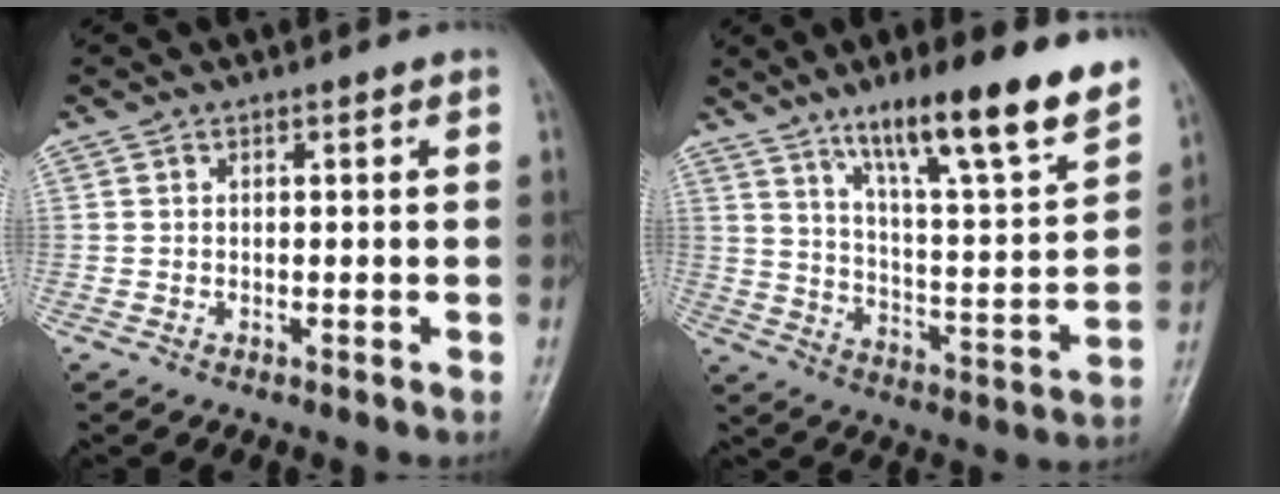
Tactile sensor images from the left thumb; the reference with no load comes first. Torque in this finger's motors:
{"motor_torque": [1.94, 1.41, 1.46, -1.31, 0.32]}